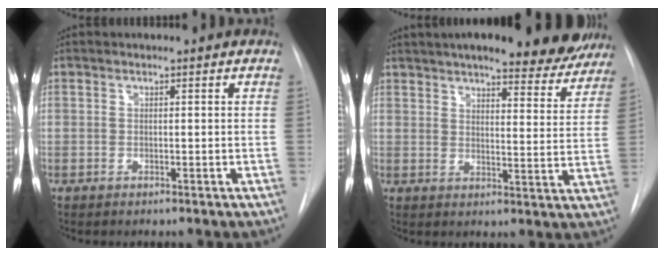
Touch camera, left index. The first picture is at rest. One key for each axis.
{"total": 20.4, "fx": 17.5, "fy": 4.8, "fz": 9.4, "tx": -0.136, "ty": -0.004, "tz": 0.211}